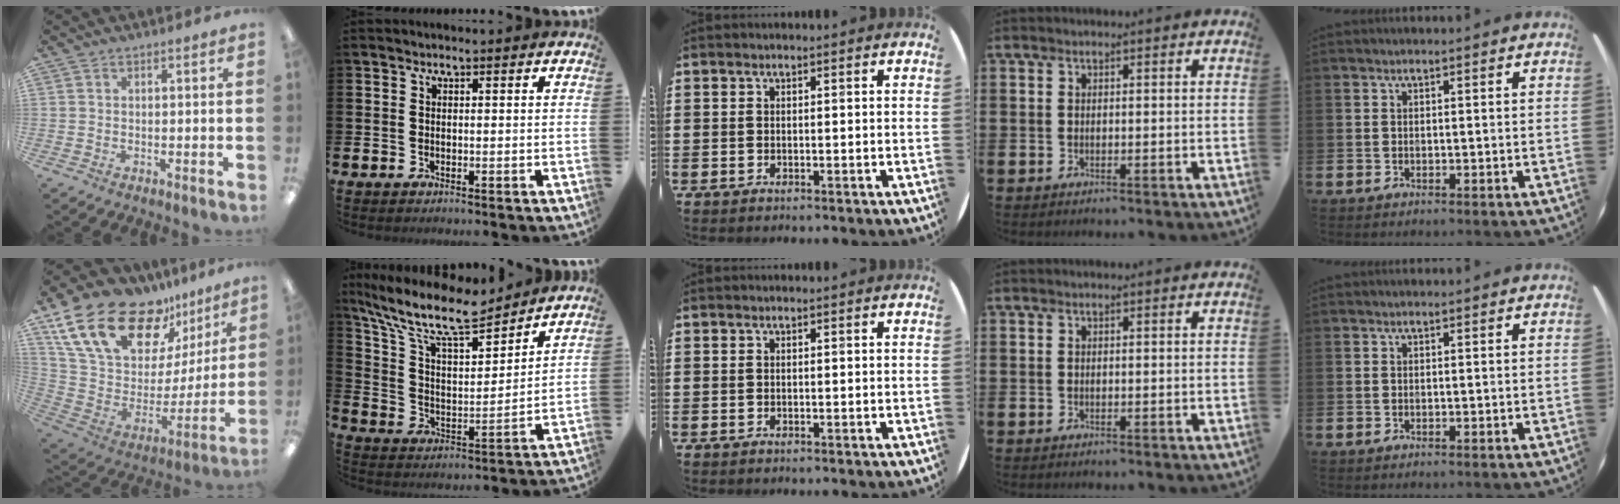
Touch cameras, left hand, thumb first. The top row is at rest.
{"thumb": {"total": 23.6, "force": [15.8, 11.5, 13.1], "torque": [-0.239, -0.089, 0.292]}, "index": {"total": 11.9, "force": [10.1, 3.1, 5.4], "torque": [-0.146, -0.058, 0.176]}}